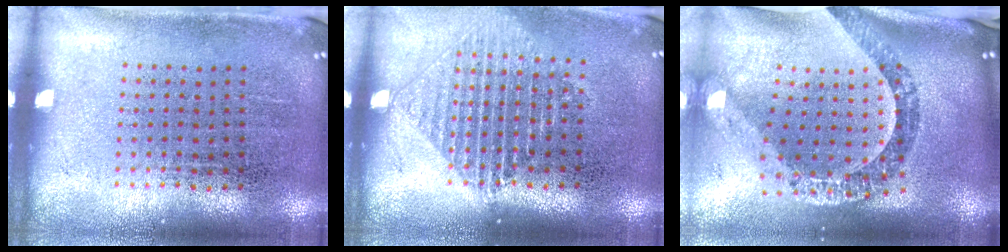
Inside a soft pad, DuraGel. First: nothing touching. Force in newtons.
{"total": 1.4, "press": 1.3, "slide": 0.6}
{"total": 2.4, "press": 1.9, "slide": 1.5}